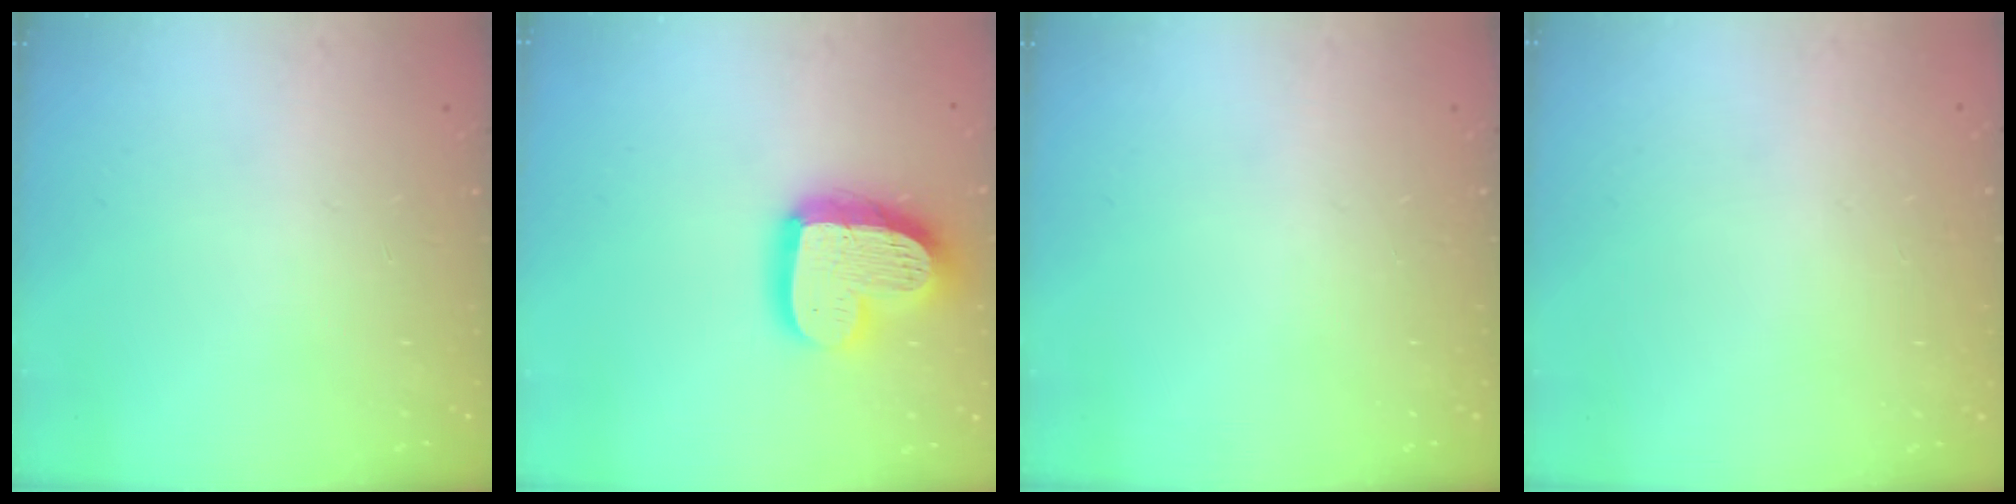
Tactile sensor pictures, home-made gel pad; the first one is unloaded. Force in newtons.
{"total": 17.9, "press": 17.8, "slide": 1.7}
{"total": 0.0}
{"total": 0.6, "press": 0.6, "slide": 0.1}